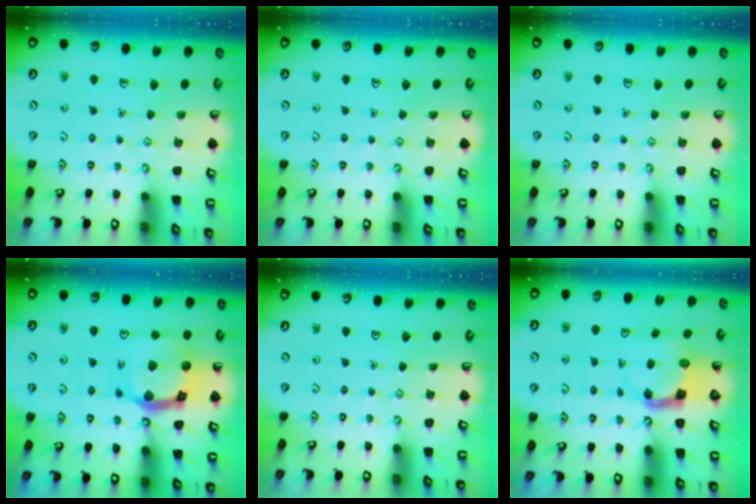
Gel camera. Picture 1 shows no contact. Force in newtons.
{"total": 0.0}
{"total": 0.0}
{"total": 17.6, "press": 17.5, "slide": 2.1}
{"total": 0.0}
{"total": 4.0, "press": 4.0, "slide": 0.4}